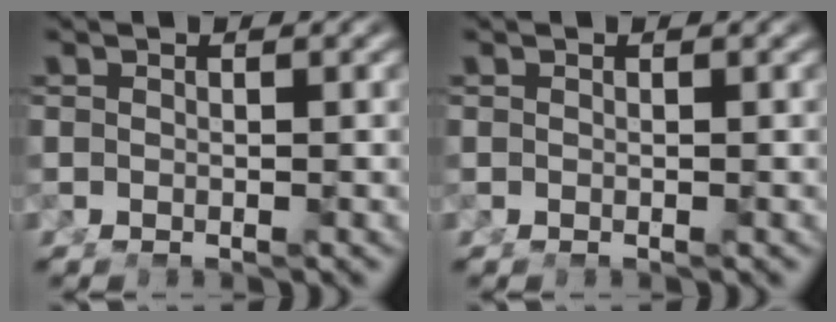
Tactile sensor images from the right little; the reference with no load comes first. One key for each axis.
{"total": 0.0}